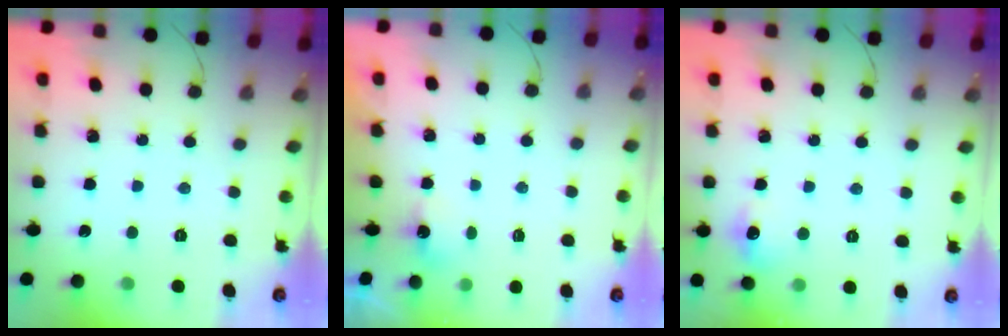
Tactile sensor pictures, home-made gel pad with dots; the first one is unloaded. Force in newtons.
{"total": 2.7, "press": 2.6, "slide": 0.6}
{"total": 7.5, "press": 7.3, "slide": 1.6}